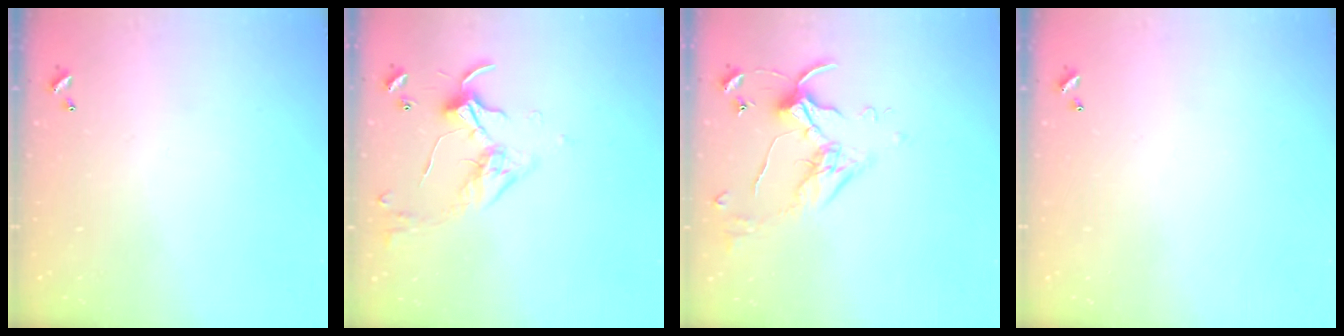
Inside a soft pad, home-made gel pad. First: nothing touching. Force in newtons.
{"total": 3.4, "press": 3.3, "slide": 0.6}
{"total": 4.0, "press": 3.9, "slide": 0.5}
{"total": 0.0}